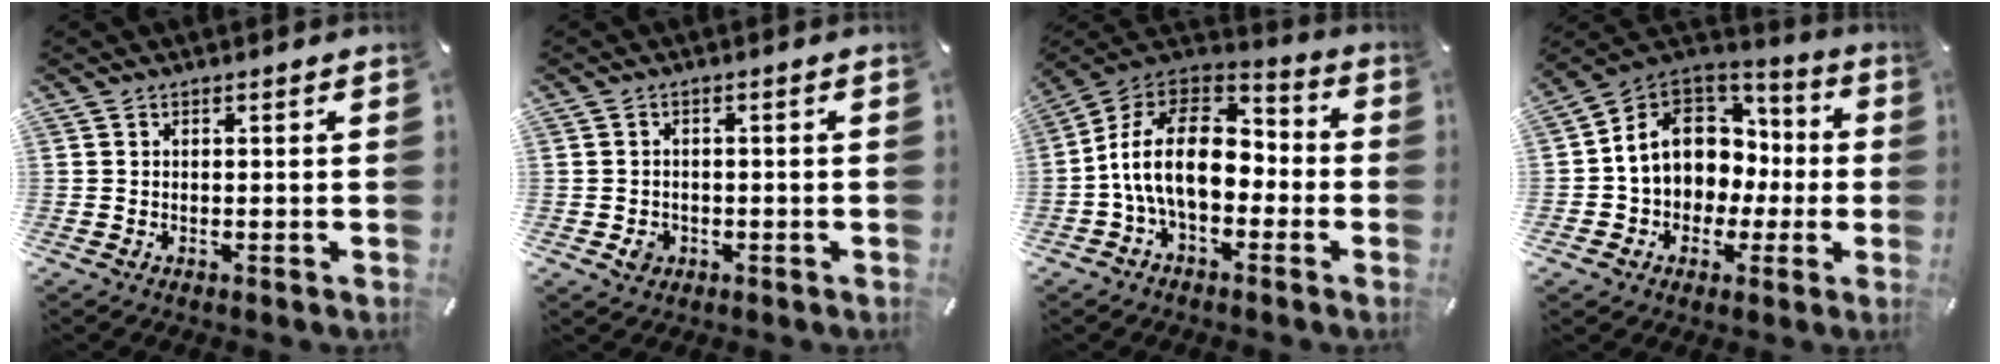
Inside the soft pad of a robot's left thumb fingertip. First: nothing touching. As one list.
[{"total": 3.0, "force": [-1.0, 2.5, 1.3], "torque": [-0.021, 0.004, -0.016]}, {"total": 18.0, "force": [-3.3, 11.4, 13.5], "torque": [-0.277, 0.030, -0.057]}, {"total": 11.4, "force": [1.0, 10.4, 4.6], "torque": [-0.108, -0.011, 0.029]}]